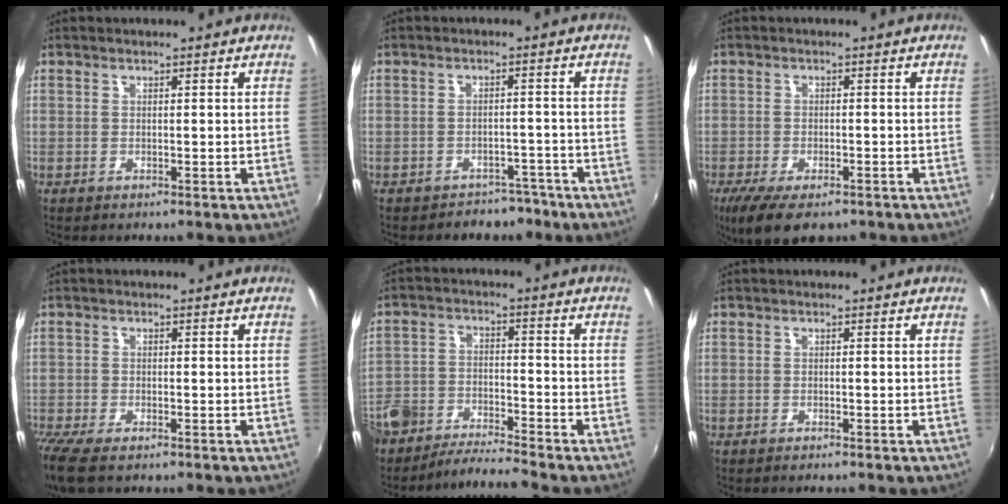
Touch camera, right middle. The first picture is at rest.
{"total": 6.1, "force": [-5.0, 3.3, 1.0], "torque": [-0.019, 0.015, -0.057]}
{"total": 9.2, "force": [-6.2, 3.6, 5.8], "torque": [-0.132, -0.033, -0.103]}
{"total": 6.2, "force": [-4.6, 1.5, 3.9], "torque": [-0.095, -0.030, -0.088]}
{"total": 6.3, "force": [-5.9, 1.5, 1.6], "torque": [-0.053, 0.008, -0.123]}
{"total": 0.6, "force": [-0.6, 0.0, 0.1], "torque": [-0.001, -0.004, -0.013]}